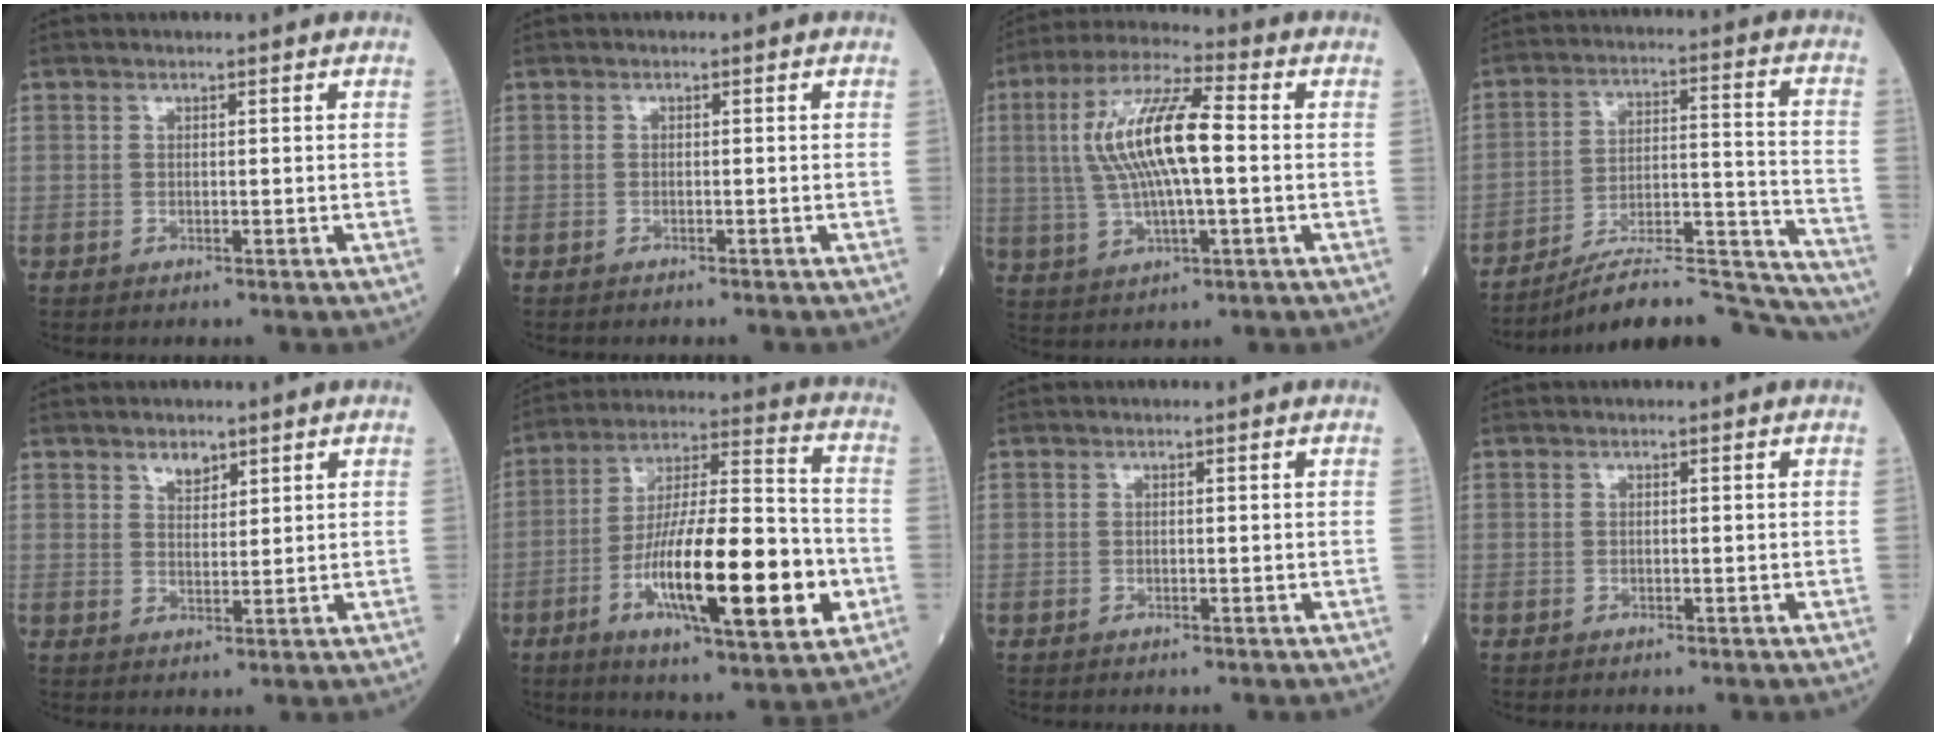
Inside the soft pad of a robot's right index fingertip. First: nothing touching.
{"total": 1.8, "force": [-1.4, 0.7, 0.8], "torque": [-0.021, -0.005, -0.016]}
{"total": 14.2, "force": [0.9, 3.7, 13.7], "torque": [-0.285, 0.022, 0.016]}
{"total": 21.8, "force": [-20.6, 1.4, 7.1], "torque": [-0.071, 0.034, -0.311]}
{"total": 3.4, "force": [2.3, 1.9, 1.6], "torque": [-0.035, 0.000, 0.046]}
{"total": 22.9, "force": [-6.5, 4.8, 21.4], "torque": [-0.377, -0.008, -0.102]}
{"total": 0.0}
{"total": 0.0}